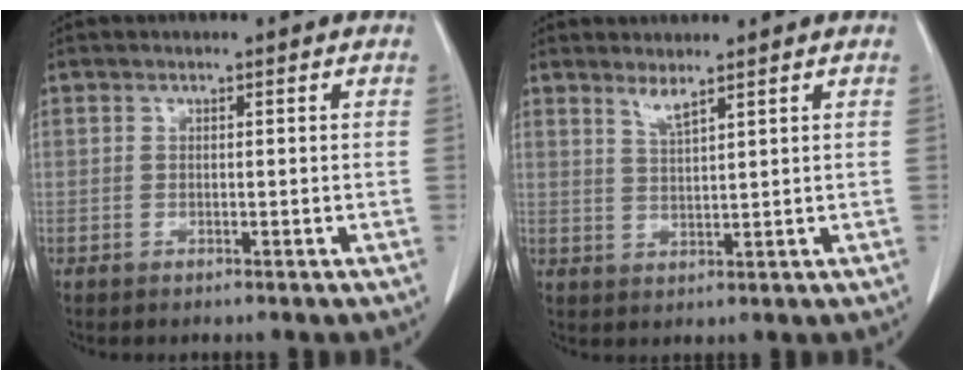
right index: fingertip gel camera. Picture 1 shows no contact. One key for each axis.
{"total": 2.3, "fx": 1.9, "fy": -0.2, "fz": 1.3, "tx": -0.028, "ty": -0.011, "tz": 0.041}